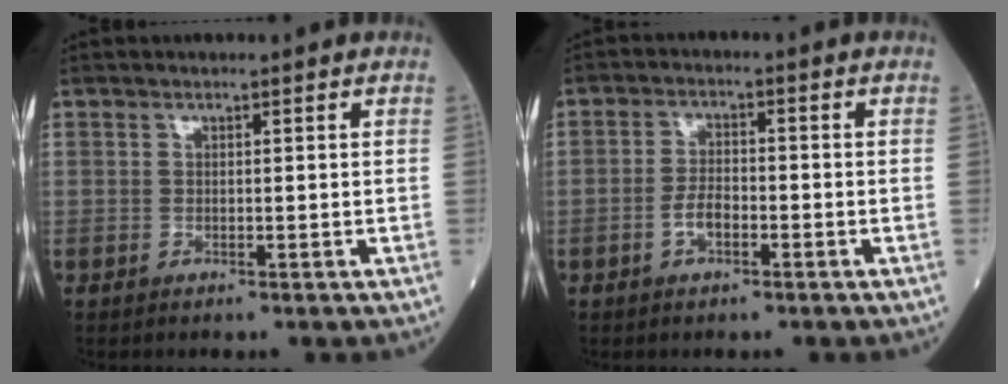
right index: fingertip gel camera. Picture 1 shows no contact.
{"total": 3.4, "force": [-1.3, 1.6, 2.7], "torque": [-0.050, 0.005, -0.023]}